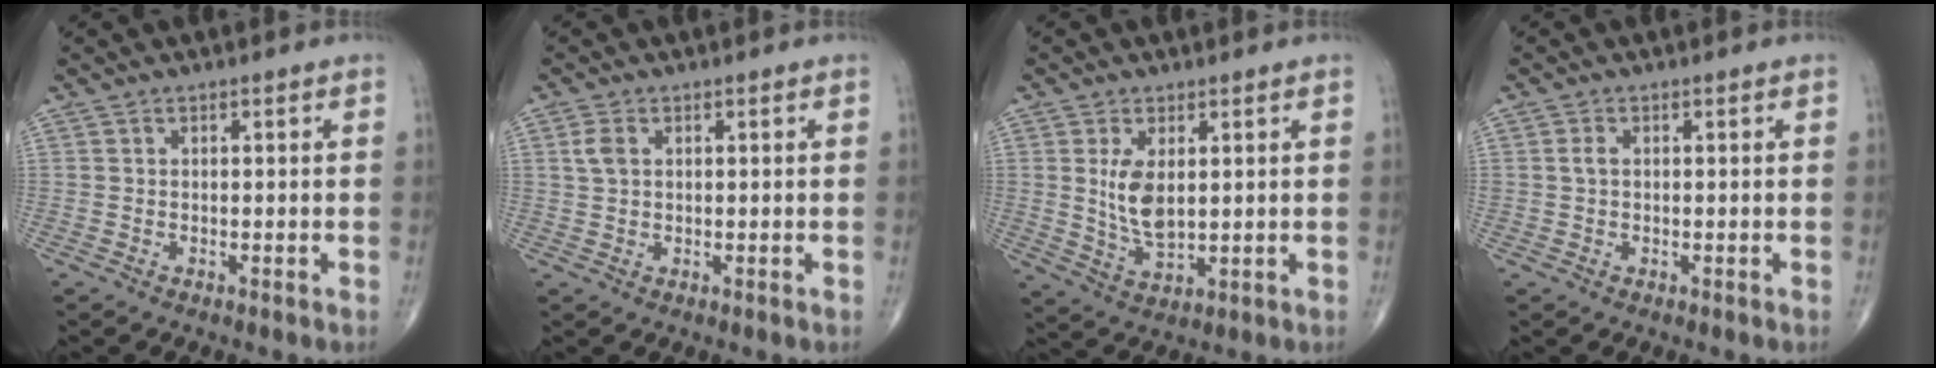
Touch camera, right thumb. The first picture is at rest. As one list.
[{"total": 2.7, "force": [0.8, 1.7, 1.9], "torque": [-0.044, 0.005, 0.017]}, {"total": 7.2, "force": [1.4, 3.6, 6.0], "torque": [-0.107, -0.016, 0.038]}, {"total": 1.5, "force": [0.2, 1.0, 1.1], "torque": [-0.020, 0.003, 0.004]}]